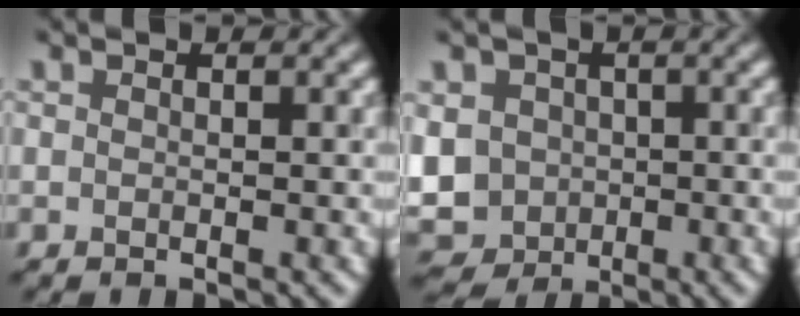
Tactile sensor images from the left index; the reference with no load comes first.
{"total": 6.6, "force": [-0.8, 5.9, 2.9], "torque": [-0.070, -0.006, -0.027]}